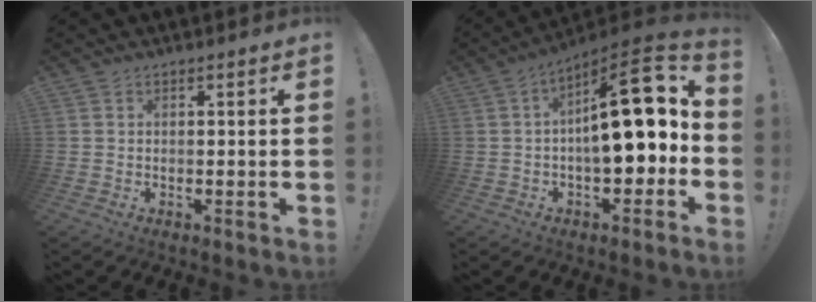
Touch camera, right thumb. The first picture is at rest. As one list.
[{"total": 20.2, "force": [1.8, 8.0, 18.5], "torque": [-0.260, -0.001, 0.029]}]